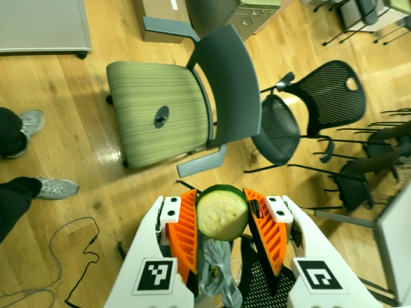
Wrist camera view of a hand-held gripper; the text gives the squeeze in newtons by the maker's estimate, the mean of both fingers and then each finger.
{"total": 9.3, "left": 9.7, "right": 8.9}